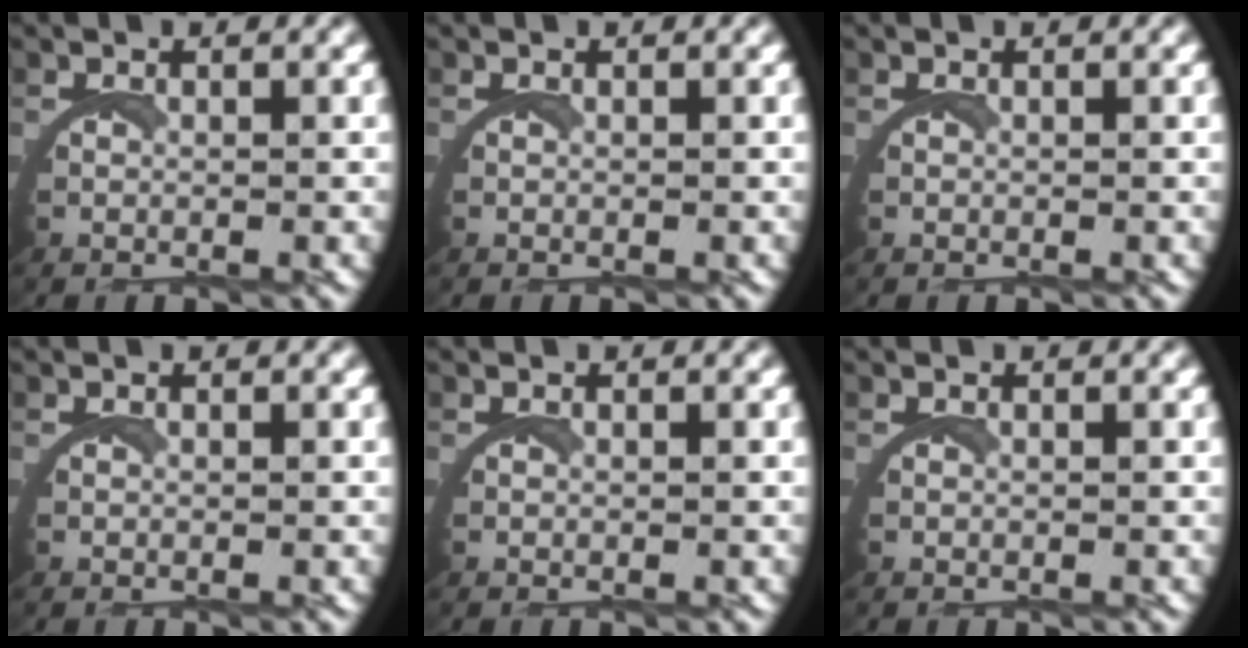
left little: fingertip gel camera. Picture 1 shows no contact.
{"total": 0.0}
{"total": 0.0}
{"total": 0.0}
{"total": 0.0}
{"total": 0.0}